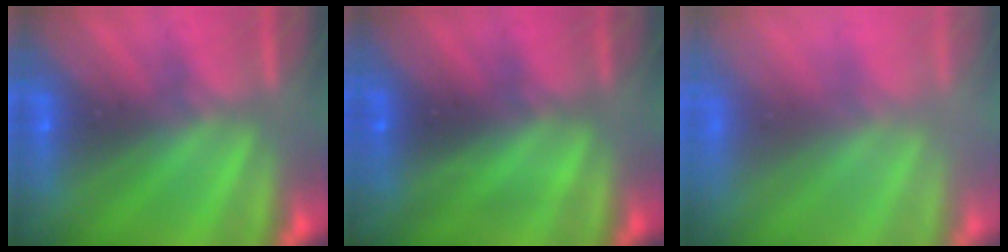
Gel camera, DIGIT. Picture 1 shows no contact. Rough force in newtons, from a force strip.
{"total": 1.7}
{"total": 8.8}